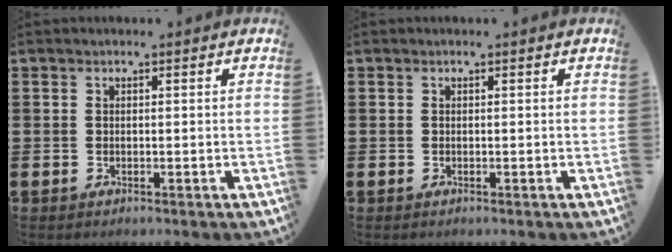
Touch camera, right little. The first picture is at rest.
{"total": 0.0}